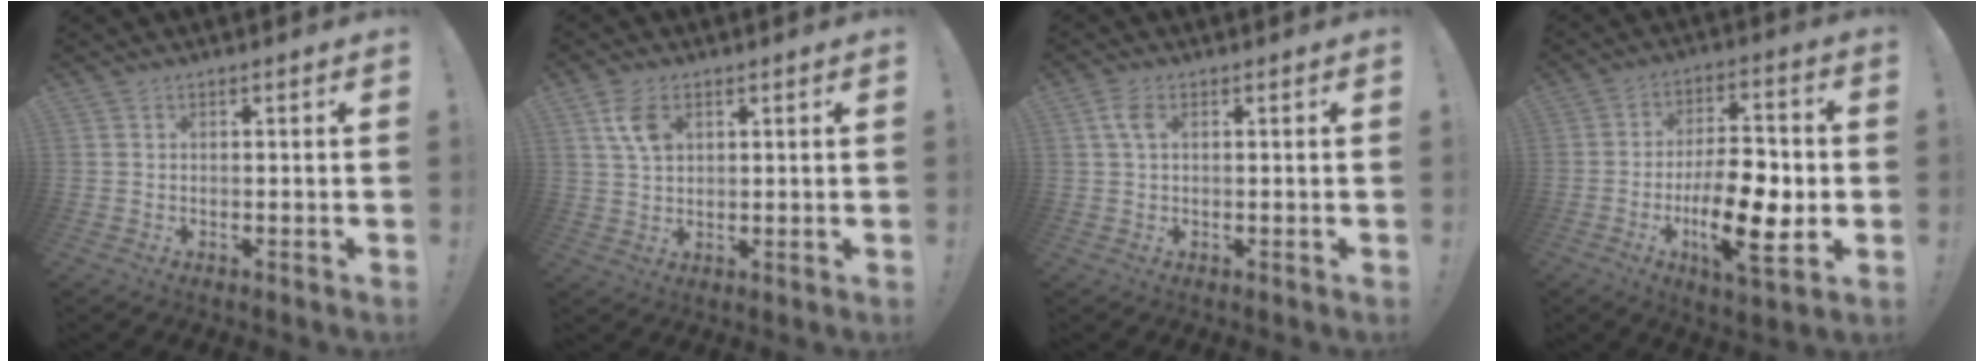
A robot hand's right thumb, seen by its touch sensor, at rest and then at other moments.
{"total": 6.7, "force": [2.7, 4.1, 4.6], "torque": [-0.086, -0.006, 0.050]}
{"total": 3.7, "force": [1.1, 1.9, 3.0], "torque": [-0.054, 0.005, 0.018]}
{"total": 17.3, "force": [-4.4, 6.6, 15.3], "torque": [-0.255, 0.011, -0.072]}